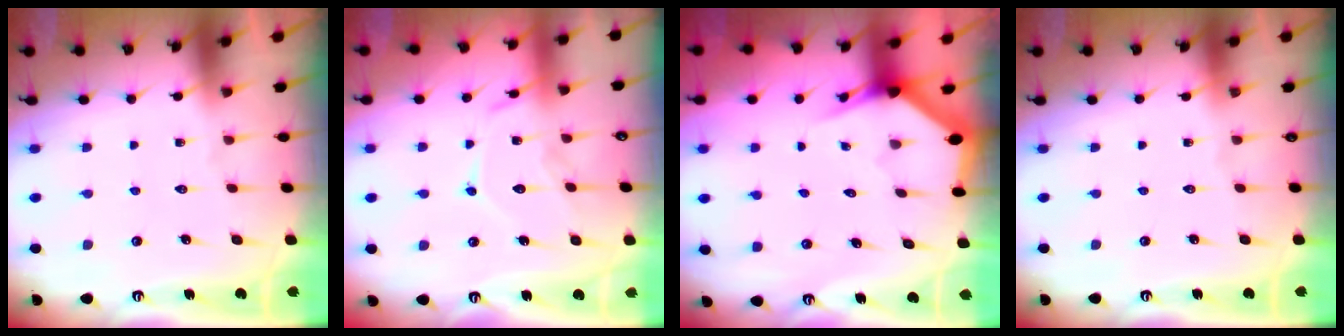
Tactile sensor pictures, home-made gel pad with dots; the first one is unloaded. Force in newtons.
{"total": 11.0, "press": 11.0, "slide": 0.5}
{"total": 2.9, "press": 2.9, "slide": 0.1}
{"total": 0.0}